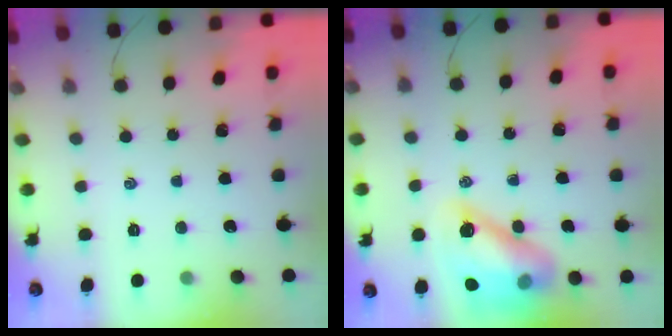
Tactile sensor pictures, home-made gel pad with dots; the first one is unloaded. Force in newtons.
{"total": 14.9, "press": 14.3, "slide": 4.2}